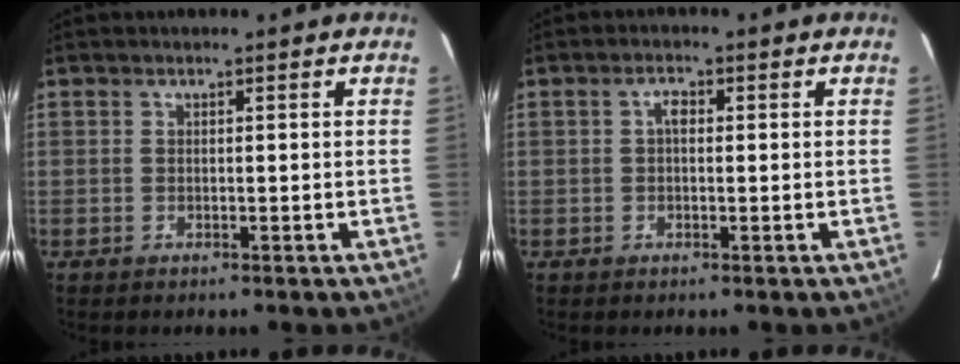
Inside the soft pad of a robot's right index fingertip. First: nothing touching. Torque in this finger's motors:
{"motor_torque": [0.24, -0.06, 0.18, 0.01]}